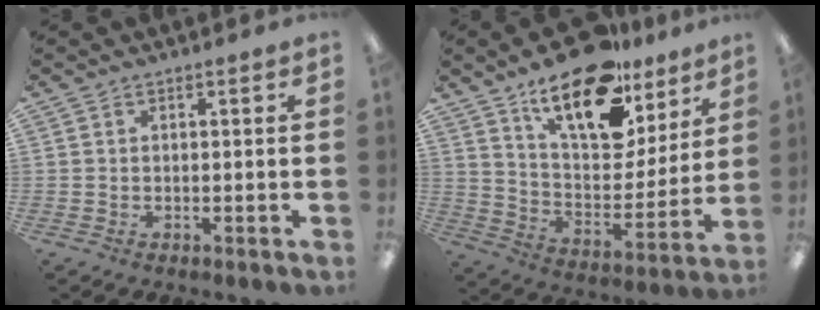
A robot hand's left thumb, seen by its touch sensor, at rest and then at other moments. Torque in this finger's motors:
{"motor_torque": [1.11, 1.12, 1.54, -1.23, 0.42]}